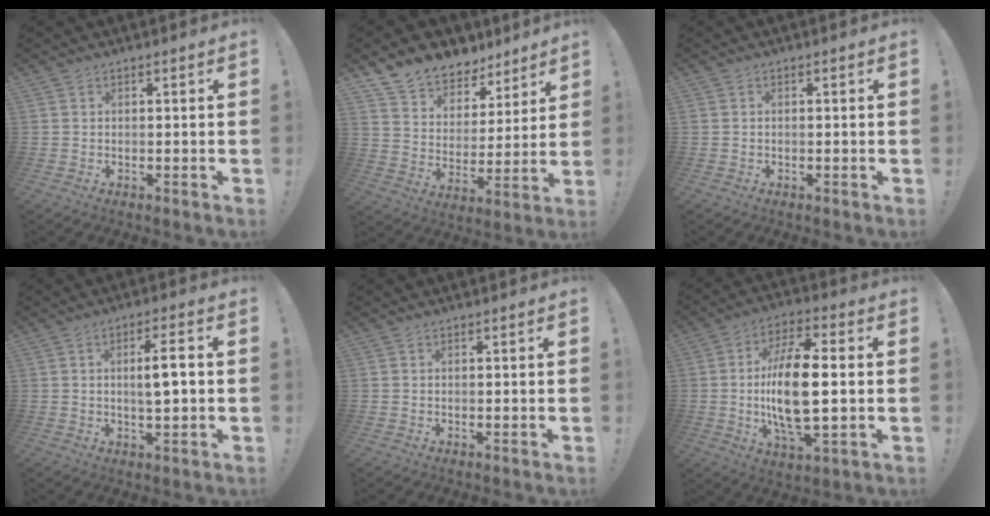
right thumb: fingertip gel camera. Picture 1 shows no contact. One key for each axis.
{"total": 10.8, "fx": 9.0, "fy": 5.6, "fz": 2.0, "tx": -0.052, "ty": -0.074, "tz": 0.172}
{"total": 0.0}
{"total": 6.5, "fx": 0.6, "fy": 1.1, "fz": 6.3, "tx": -0.100, "ty": 0.002, "tz": 0.005}
{"total": 0.0}
{"total": 17.3, "fx": -0.1, "fy": 6.5, "fz": 16.1, "tx": -0.312, "ty": -0.005, "tz": -0.010}